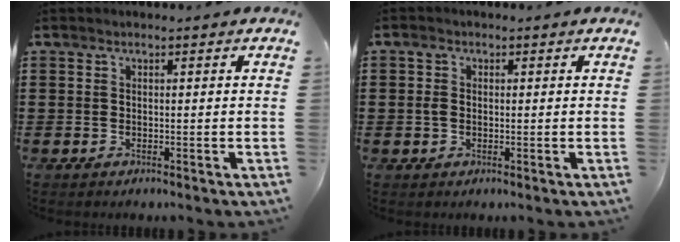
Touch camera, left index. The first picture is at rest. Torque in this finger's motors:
{"motor_torque": [-0.36, 0.59, -1.05, -0.21]}